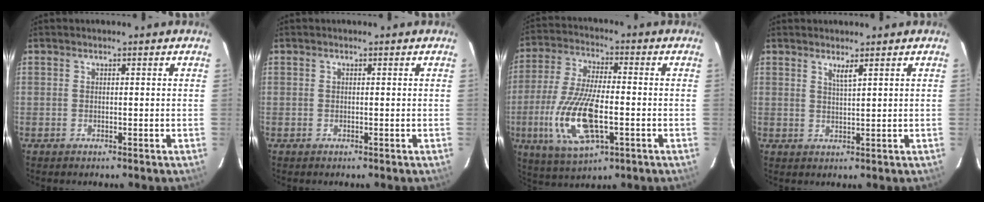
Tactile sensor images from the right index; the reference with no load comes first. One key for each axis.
{"total": 0.0}
{"total": 16.0, "fx": -4.4, "fy": 6.0, "fz": 14.2, "tx": -0.303, "ty": -0.013, "tz": -0.080}
{"total": 1.8, "fx": 1.3, "fy": 0.0, "fz": 1.4, "tx": -0.023, "ty": -0.002, "tz": 0.021}